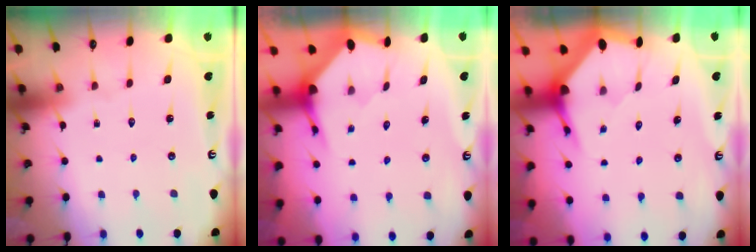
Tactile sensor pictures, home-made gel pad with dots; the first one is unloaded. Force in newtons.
{"total": 3.7, "press": 3.6, "slide": 0.5}
{"total": 3.8, "press": 3.8, "slide": 0.5}